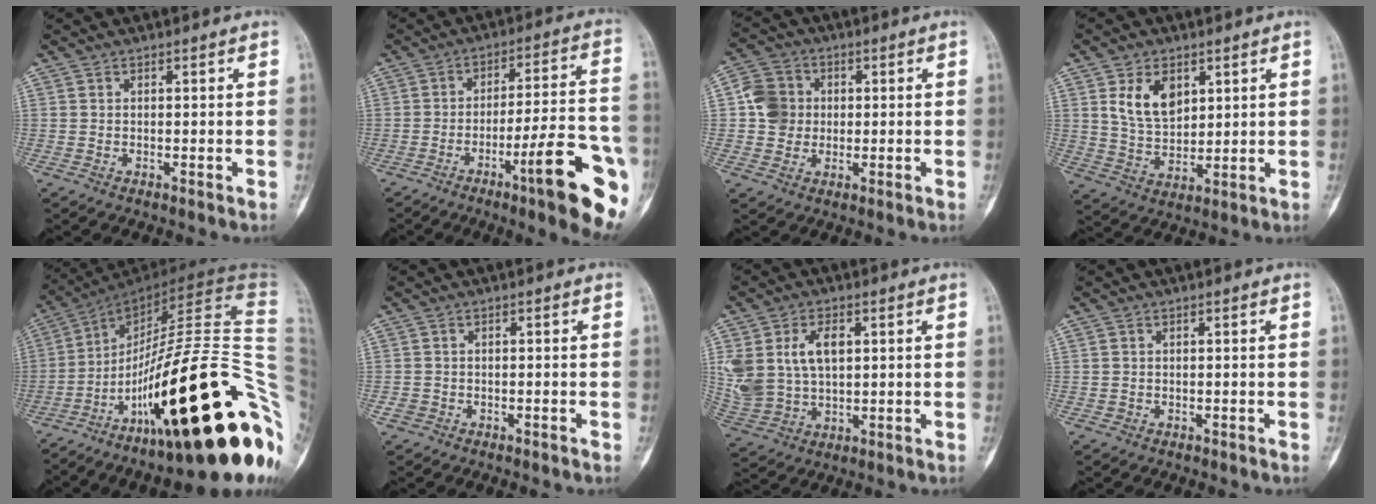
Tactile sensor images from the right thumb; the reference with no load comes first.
{"total": 18.5, "force": [-7.9, 2.7, 16.5], "torque": [-0.197, 0.033, -0.109]}
{"total": 7.4, "force": [0.3, 6.8, 2.9], "torque": [-0.032, 0.009, -0.004]}
{"total": 9.0, "force": [3.6, 5.8, 5.8], "torque": [-0.084, -0.021, 0.077]}
{"total": 41.0, "force": [-13.6, 10.5, 37.2], "torque": [-0.470, 0.082, -0.209]}
{"total": 1.6, "force": [-0.8, 1.3, 0.3], "torque": [-0.008, 0.009, -0.015]}
{"total": 12.5, "force": [3.2, 8.0, 9.1], "torque": [-0.178, 0.000, 0.074]}
{"total": 0.8, "force": [-0.2, 0.7, 0.1], "torque": [-0.002, 0.004, -0.002]}